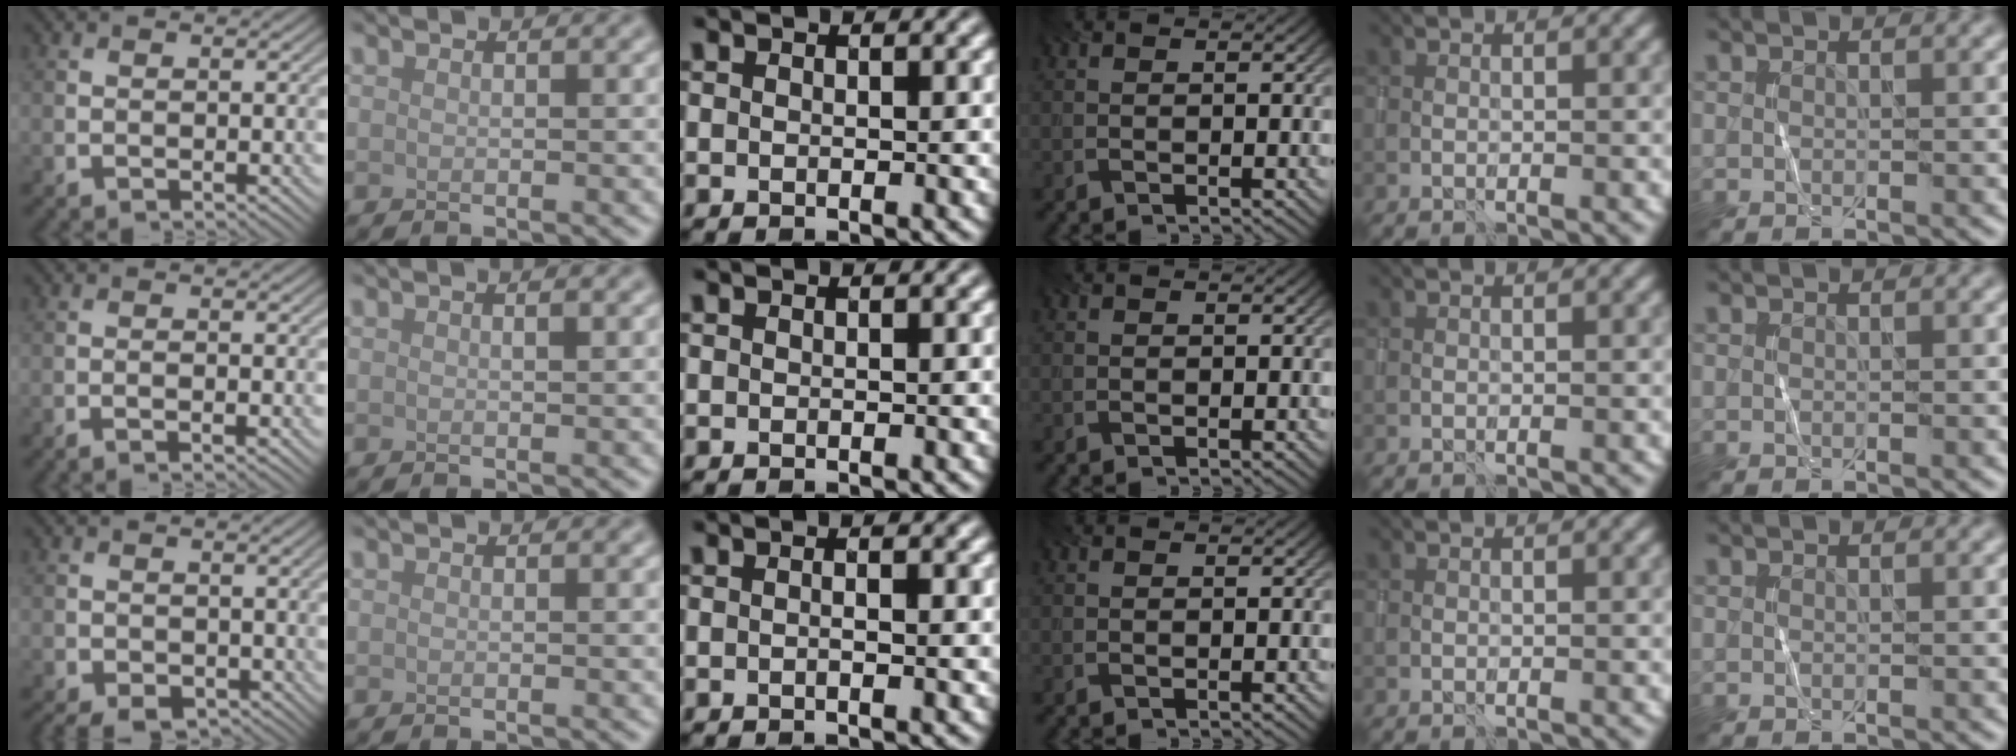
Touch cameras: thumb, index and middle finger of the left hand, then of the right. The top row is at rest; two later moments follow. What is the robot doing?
{"motion": "wrap", "object": "sponge"}